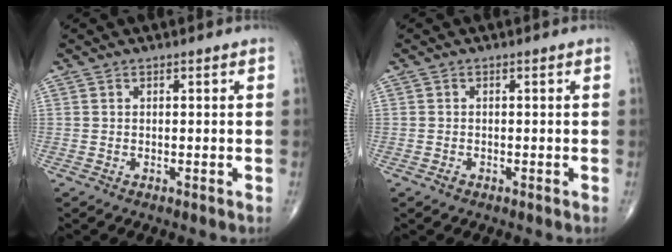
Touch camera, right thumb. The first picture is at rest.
{"total": 0.6, "force": [-0.4, 0.4, 0.2], "torque": [-0.003, 0.000, -0.008]}